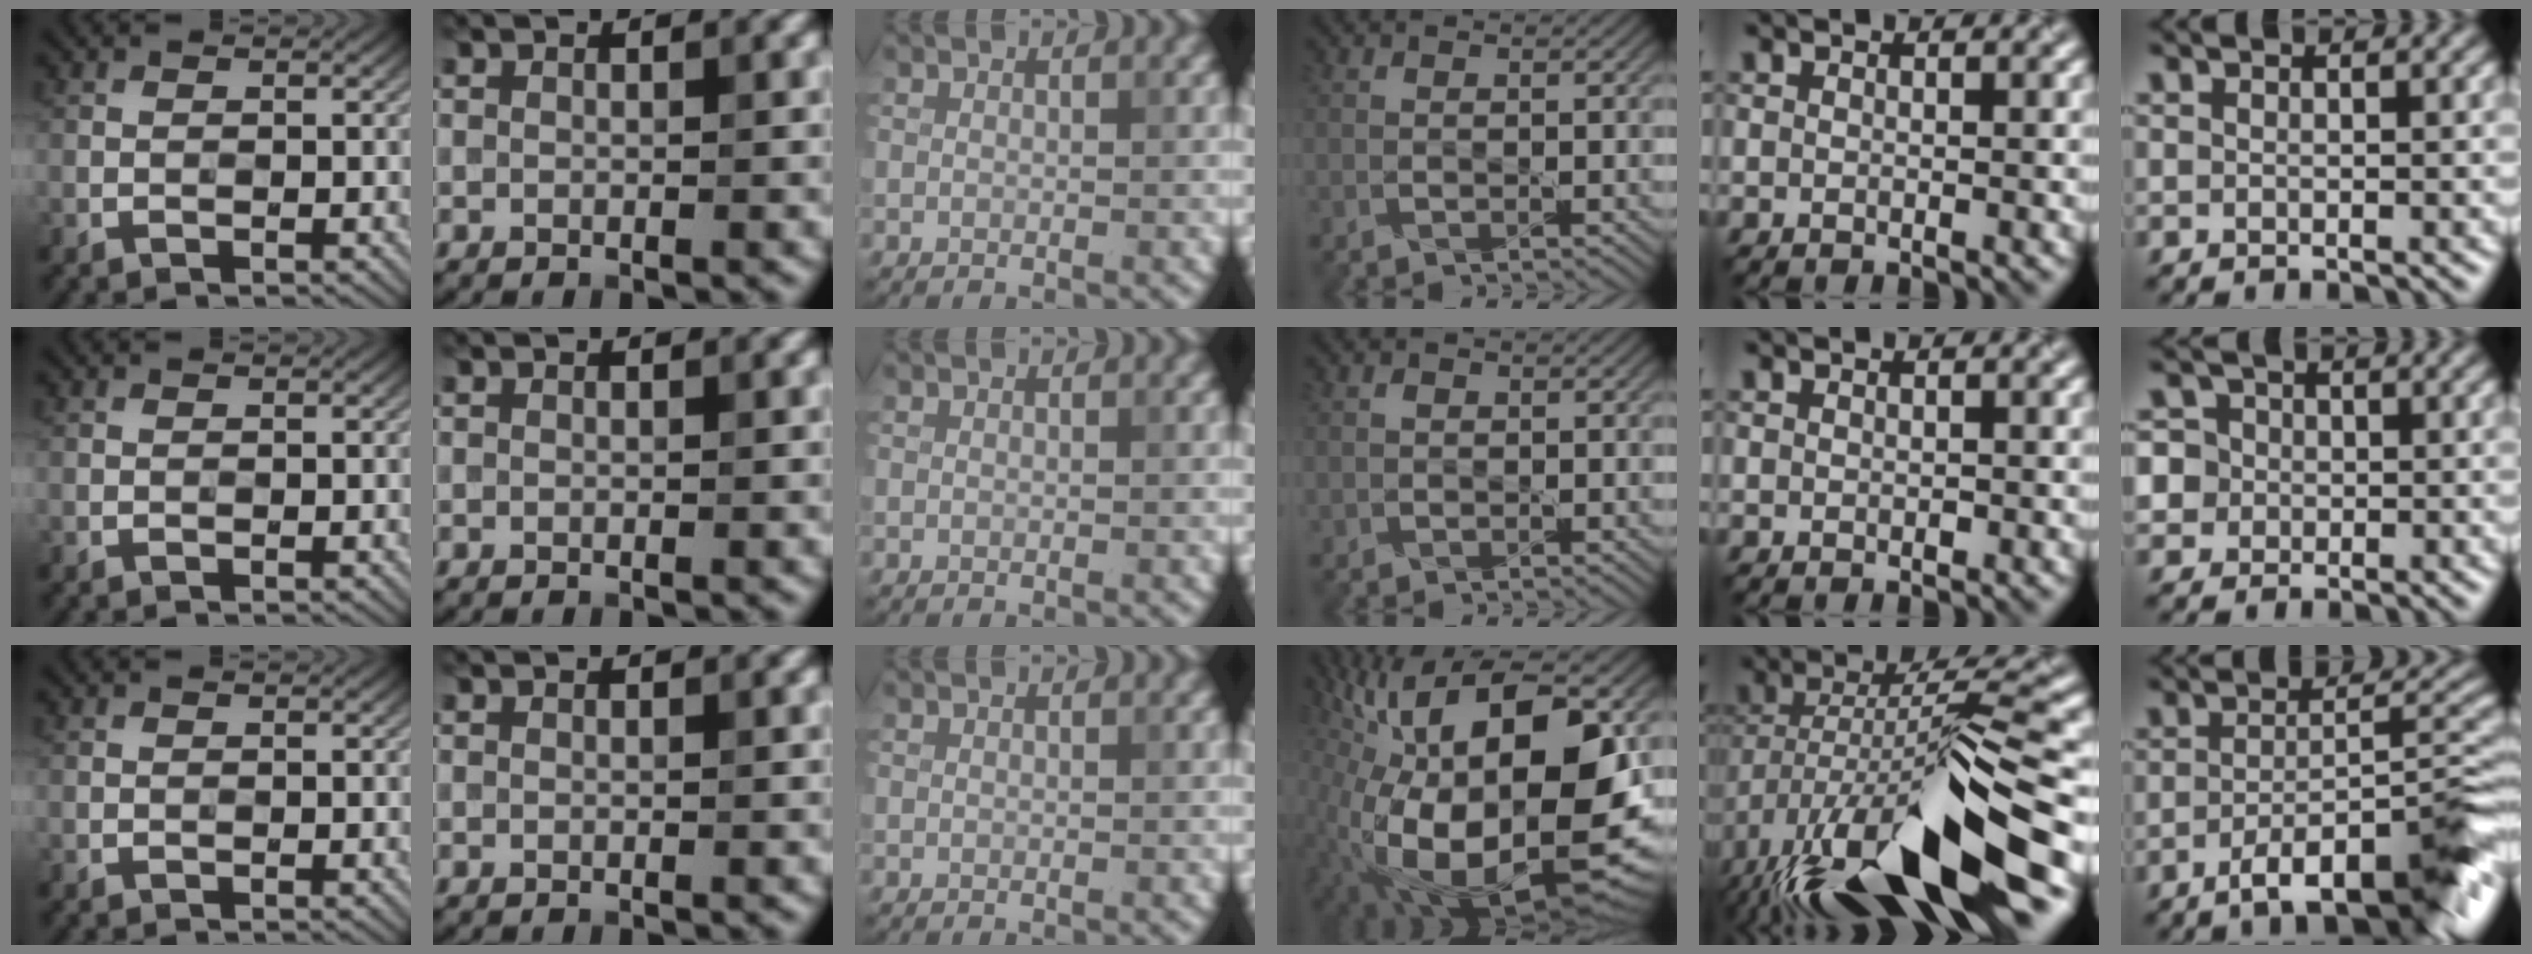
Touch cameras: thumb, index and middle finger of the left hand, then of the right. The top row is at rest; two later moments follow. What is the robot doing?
{"motion": "shake", "object": "box of matches"}